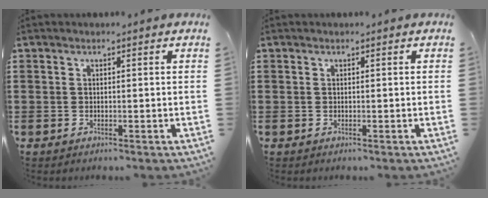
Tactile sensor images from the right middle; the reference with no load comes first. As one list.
[{"total": 0.0}]